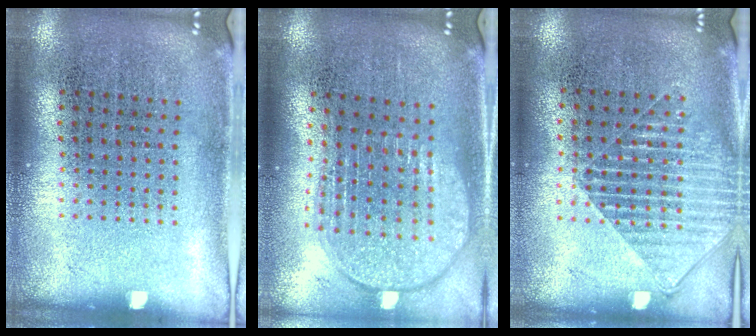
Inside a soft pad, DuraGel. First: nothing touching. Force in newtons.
{"total": 1.9, "press": 1.6, "slide": 1.0}
{"total": 1.5, "press": 1.3, "slide": 0.8}